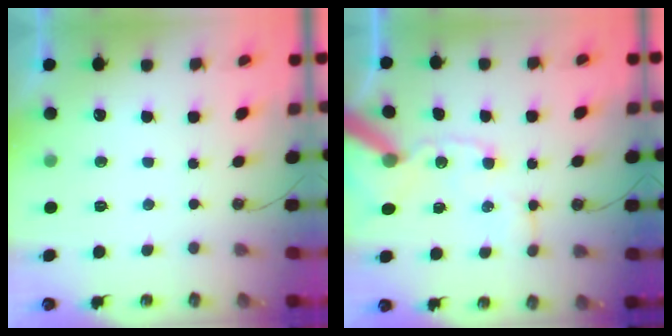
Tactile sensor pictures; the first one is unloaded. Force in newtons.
{"total": 14.3, "press": 14.1, "slide": 2.0}